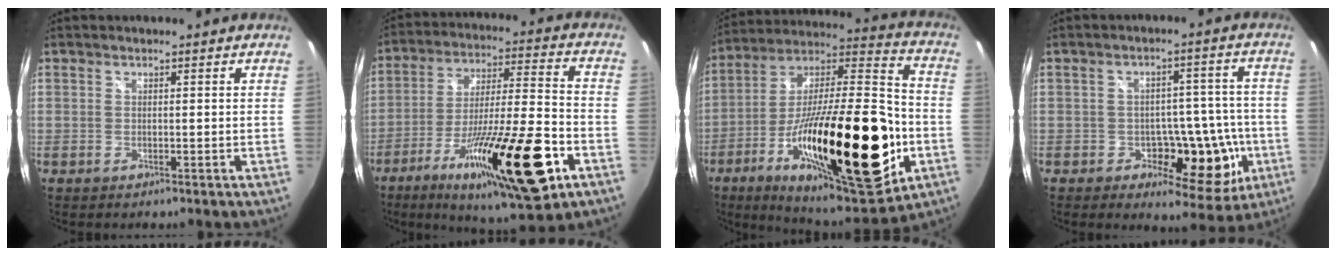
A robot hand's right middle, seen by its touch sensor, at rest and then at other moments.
{"total": 25.8, "force": [-11.9, 4.9, 22.3], "torque": [-0.385, -0.049, -0.192]}
{"total": 35.9, "force": [-11.8, 10.8, 32.2], "torque": [-0.542, -0.037, -0.189]}
{"total": 11.2, "force": [-3.6, 7.9, 7.1], "torque": [-0.091, 0.010, -0.038]}